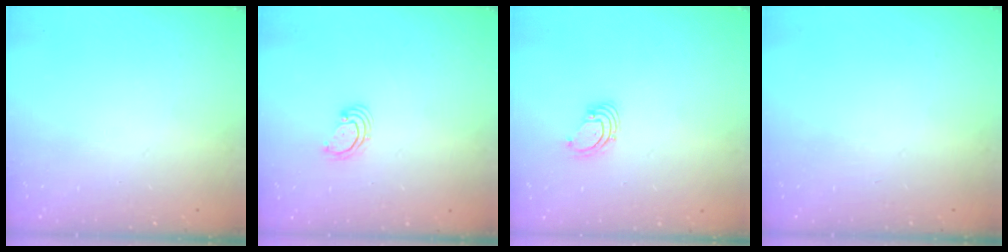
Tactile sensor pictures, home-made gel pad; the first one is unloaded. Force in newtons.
{"total": 2.7, "press": 2.7, "slide": 0.7}
{"total": 1.8, "press": 1.8, "slide": 0.2}
{"total": 0.0}